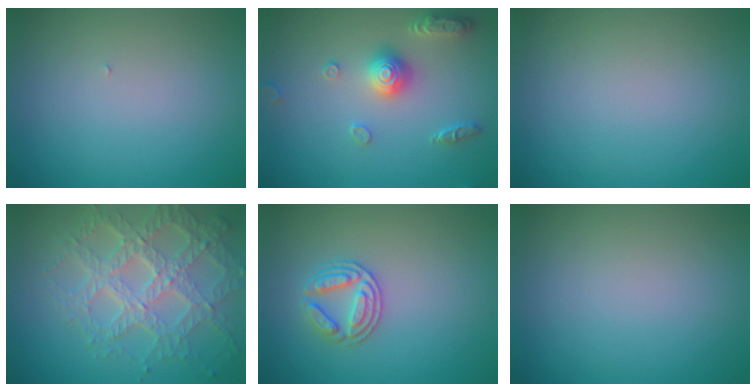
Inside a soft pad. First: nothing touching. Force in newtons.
{"total": 3.4, "press": 3.2, "slide": 1.0}
{"total": 0.0}
{"total": 7.2, "press": 5.2, "slide": 5.0}
{"total": 2.8, "press": 2.7, "slide": 0.6}
{"total": 0.0}